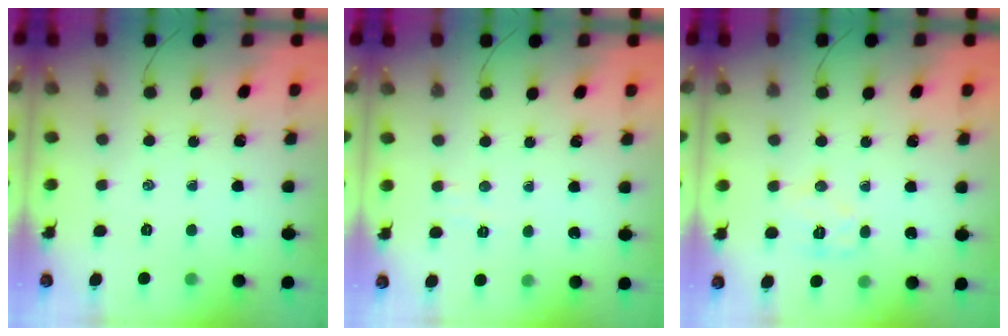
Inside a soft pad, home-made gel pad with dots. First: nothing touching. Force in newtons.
{"total": 3.3, "press": 3.2, "slide": 0.9}
{"total": 8.1, "press": 8.1, "slide": 0.5}